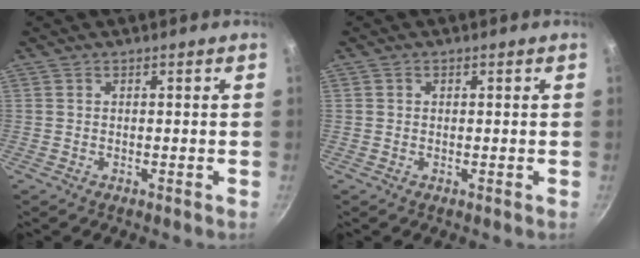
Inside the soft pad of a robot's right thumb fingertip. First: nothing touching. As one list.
[{"total": 0.6, "force": [0.1, 0.5, 0.2], "torque": [0.000, 0.002, 0.001]}]